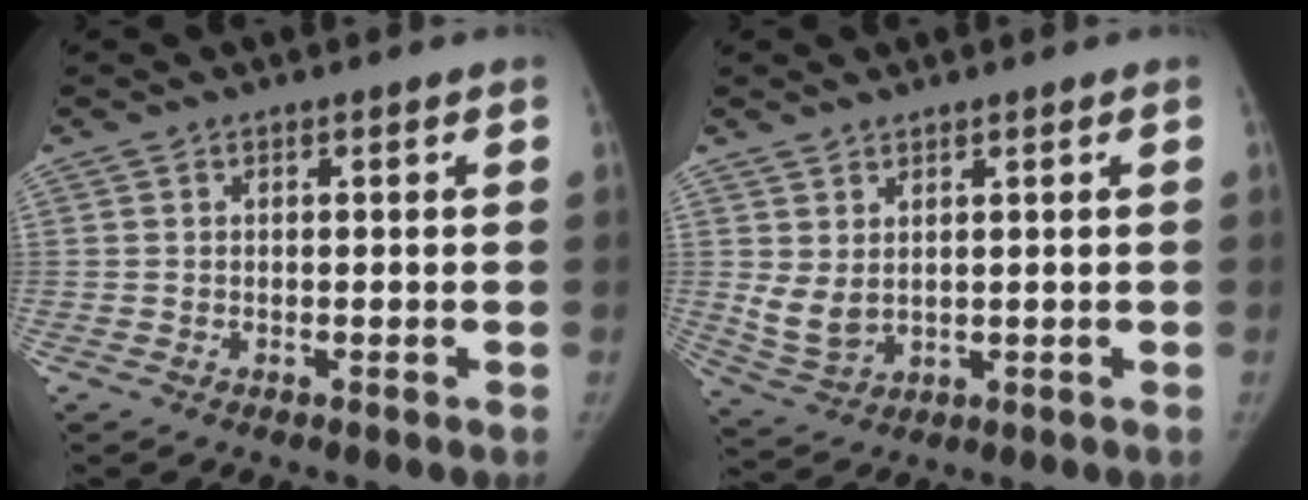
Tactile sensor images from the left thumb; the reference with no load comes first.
{"total": 5.0, "force": [1.4, 3.2, 3.6], "torque": [-0.069, -0.015, 0.041]}